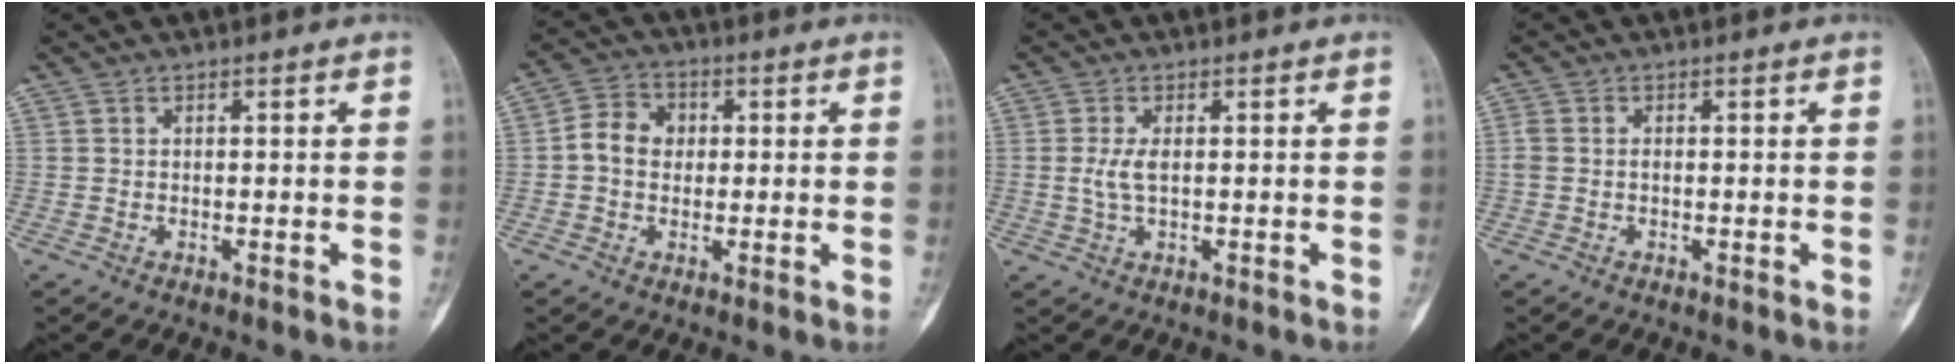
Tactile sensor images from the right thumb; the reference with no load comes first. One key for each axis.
{"total": 6.4, "fx": 0.2, "fy": 5.3, "fz": 3.6, "tx": -0.048, "ty": 0.016, "tz": -0.006}
{"total": 2.9, "fx": 0.2, "fy": 1.1, "fz": 2.7, "tx": -0.069, "ty": -0.001, "tz": 0.006}
{"total": 1.9, "fx": -0.2, "fy": 1.3, "fz": 1.4, "tx": -0.041, "ty": 0.006, "tz": -0.005}